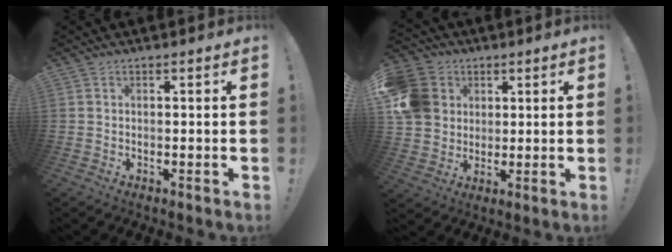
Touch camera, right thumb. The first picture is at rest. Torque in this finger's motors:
{"motor_torque": [1.81, 1.85, 0.41, 0.22, 0.08]}